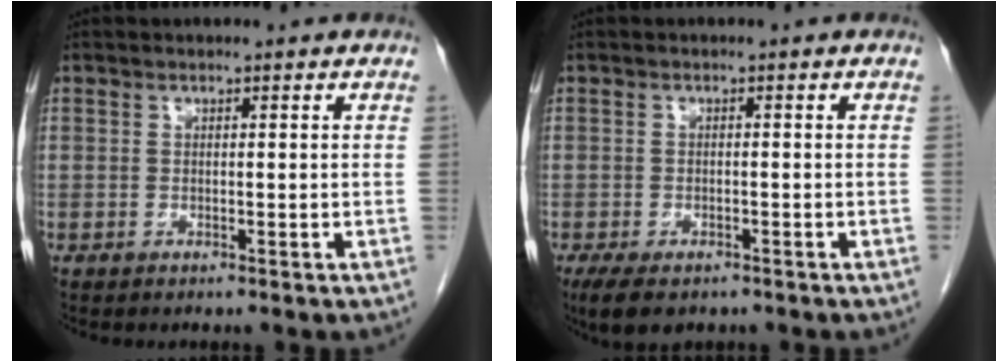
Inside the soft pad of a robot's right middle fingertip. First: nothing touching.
{"total": 5.6, "force": [-3.9, 2.5, 3.1], "torque": [-0.053, -0.011, -0.057]}